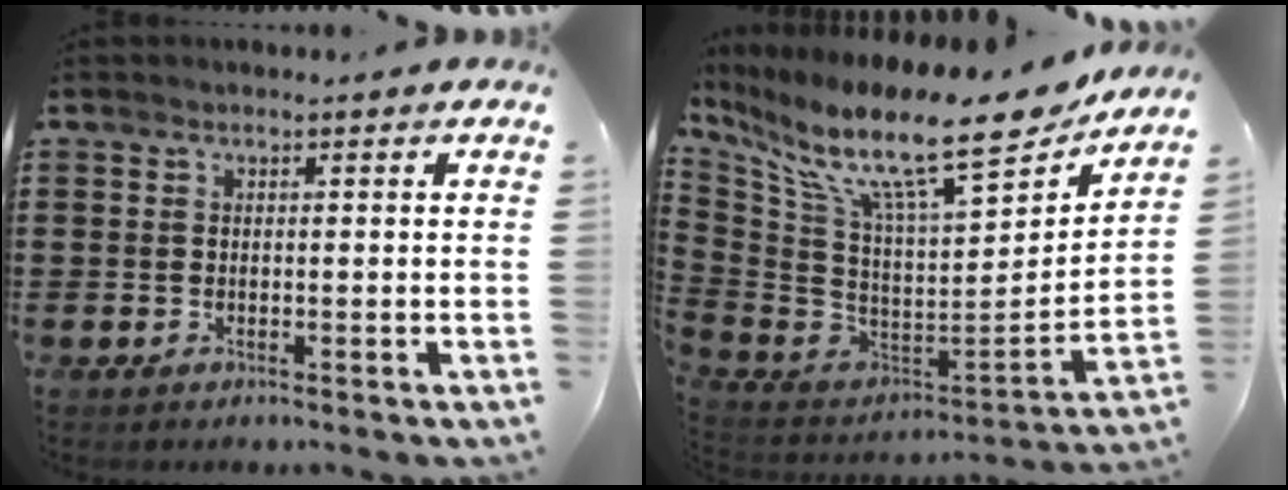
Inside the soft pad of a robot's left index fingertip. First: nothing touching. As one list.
[{"total": 16.6, "force": [11.5, 2.8, 11.5], "torque": [-0.224, -0.078, 0.187]}]